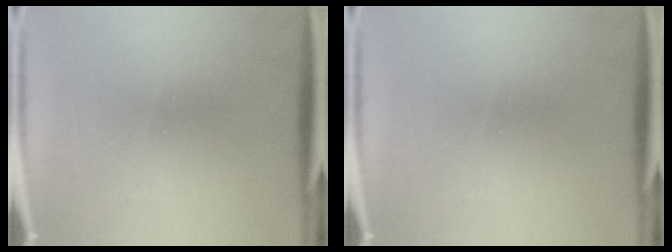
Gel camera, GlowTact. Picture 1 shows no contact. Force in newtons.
{"total": 0.0}